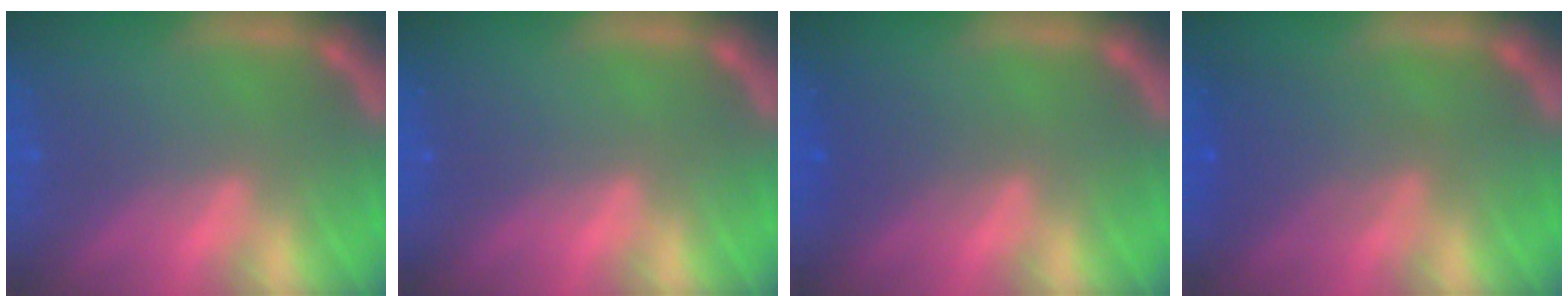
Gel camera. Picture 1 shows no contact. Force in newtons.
{"total": 0.0}
{"total": 2.0}
{"total": 3.4}